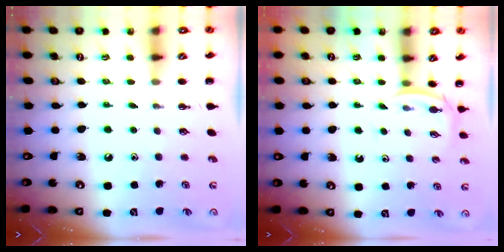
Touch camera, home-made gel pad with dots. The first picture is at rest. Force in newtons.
{"total": 2.6, "press": 2.5, "slide": 0.8}